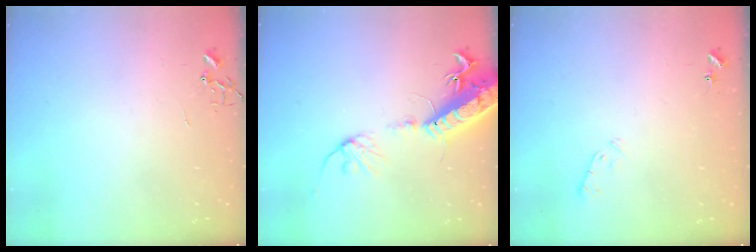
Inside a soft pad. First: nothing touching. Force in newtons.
{"total": 16.6, "press": 16.2, "slide": 3.8}
{"total": 4.5, "press": 4.5, "slide": 0.4}